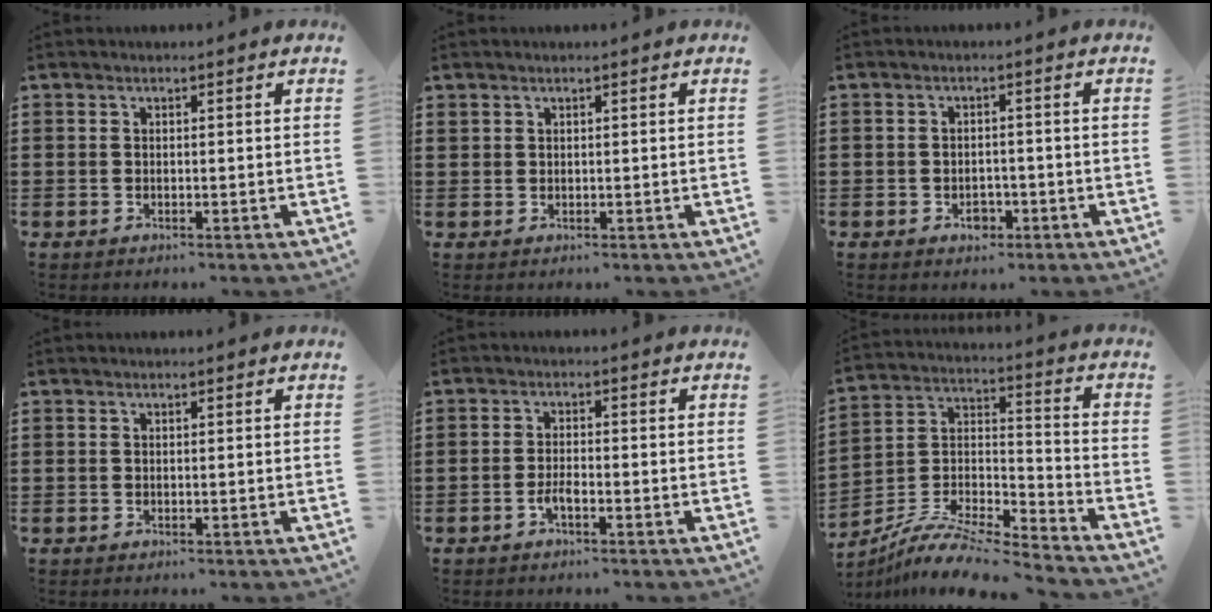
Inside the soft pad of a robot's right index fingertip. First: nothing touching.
{"total": 0.8, "force": [0.7, 0.4, 0.0], "torque": [-0.001, 0.000, 0.014]}
{"total": 2.5, "force": [-1.2, 1.7, 1.3], "torque": [-0.028, -0.001, -0.024]}
{"total": 0.0}
{"total": 2.2, "force": [-1.3, 0.5, 1.7], "torque": [-0.038, 0.000, -0.027]}
{"total": 9.4, "force": [-8.5, 1.3, 3.9], "torque": [-0.080, 0.007, -0.172]}